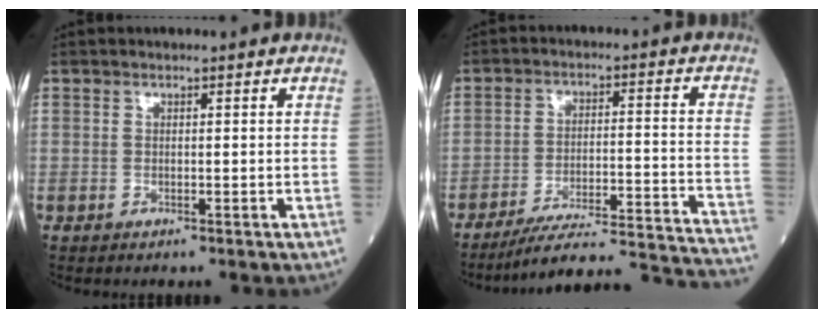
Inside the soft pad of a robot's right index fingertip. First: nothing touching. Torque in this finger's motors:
{"motor_torque": [-0.95, -0.72, -0.05, -0.01]}